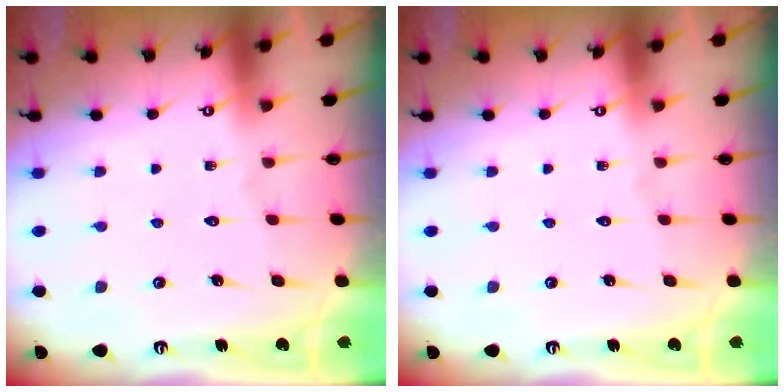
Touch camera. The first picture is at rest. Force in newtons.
{"total": 0.0}